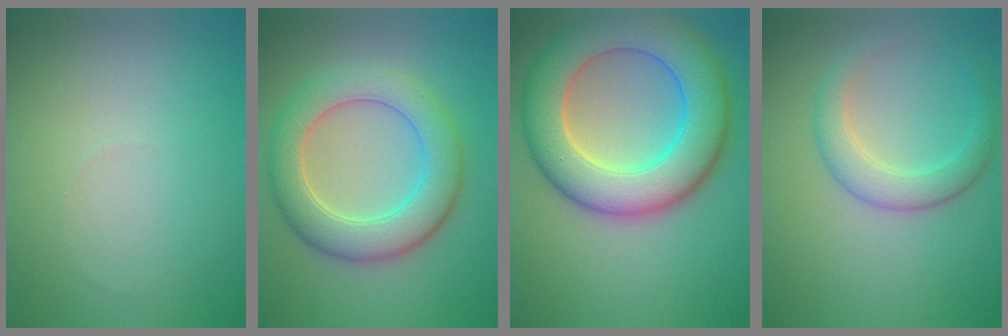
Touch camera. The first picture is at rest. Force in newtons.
{"total": 6.8, "press": 6.8, "slide": 0.2}
{"total": 10.6, "press": 10.6, "slide": 0.2}
{"total": 3.3, "press": 3.3, "slide": 0.1}